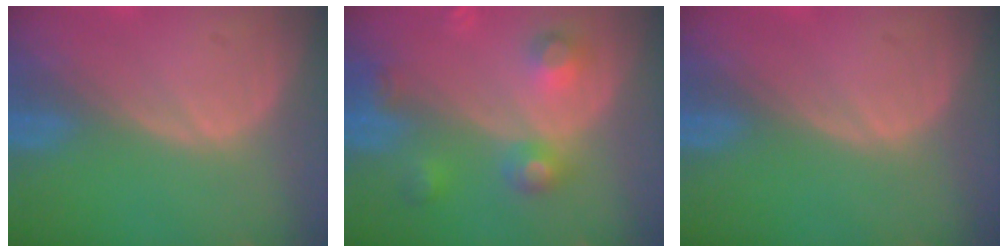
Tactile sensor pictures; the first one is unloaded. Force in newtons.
{"total": 5.6, "press": 5.6, "slide": 0.3}
{"total": 0.0}